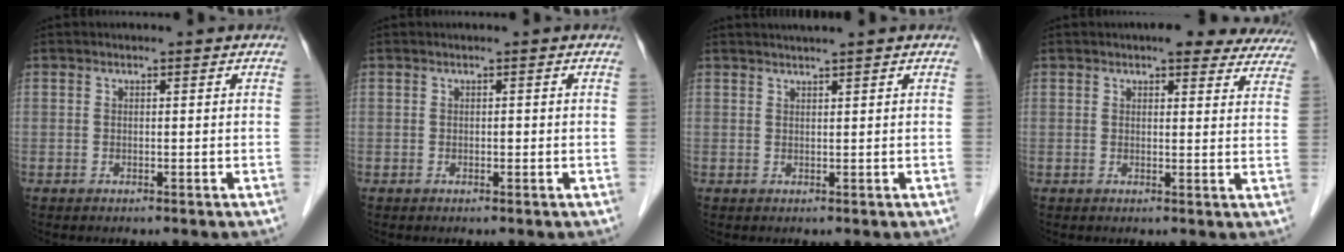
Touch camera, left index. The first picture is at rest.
{"total": 0.0}
{"total": 2.2, "force": [1.9, -0.6, 1.0], "torque": [-0.008, 0.011, 0.037]}
{"total": 12.1, "force": [10.6, 3.6, 4.4], "torque": [-0.017, -0.002, 0.098]}